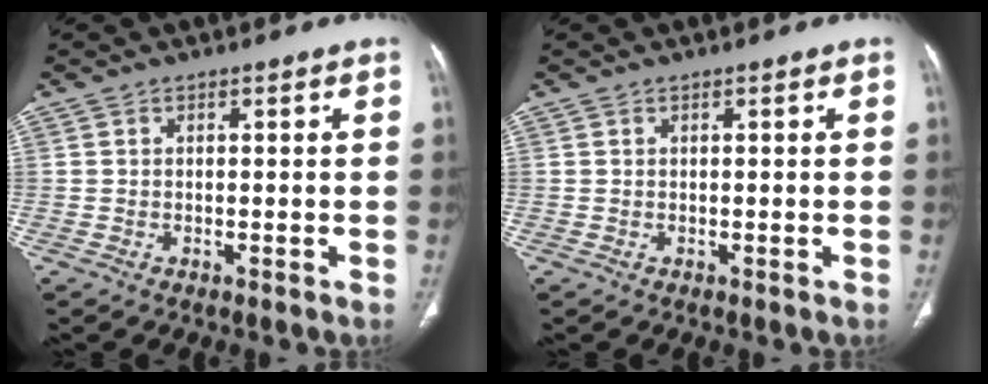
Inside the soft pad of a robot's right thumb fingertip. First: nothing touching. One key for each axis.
{"total": 0.0}